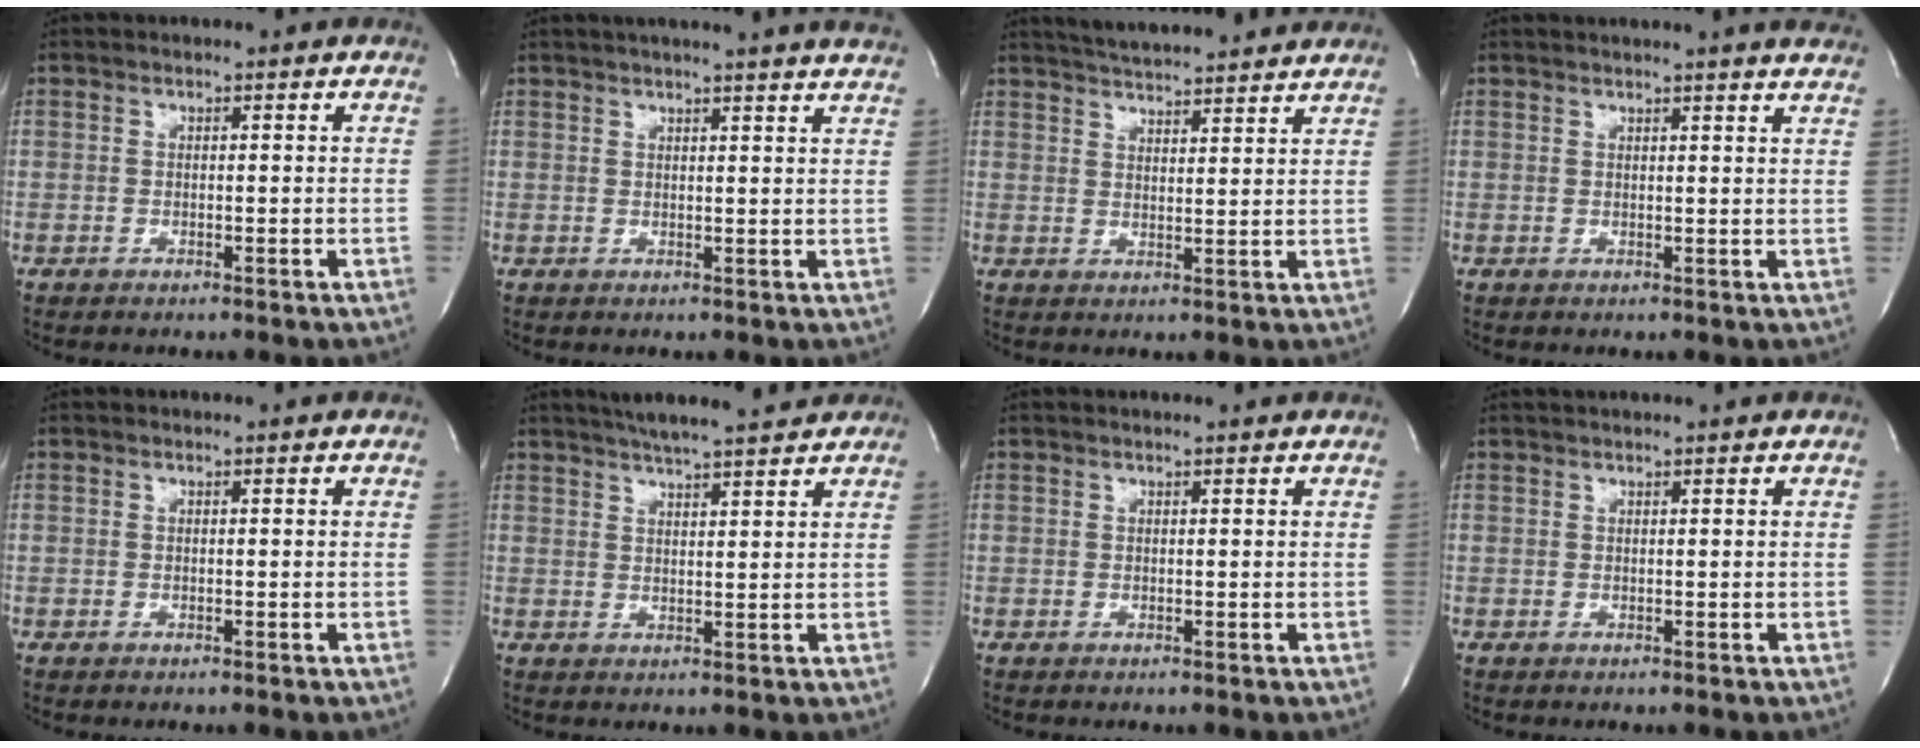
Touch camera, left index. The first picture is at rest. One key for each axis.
{"total": 15.0, "fx": 13.5, "fy": -0.2, "fz": 6.5, "tx": -0.106, "ty": 0.003, "tz": 0.161}
{"total": 12.8, "fx": 11.8, "fy": 1.2, "fz": 4.9, "tx": -0.084, "ty": 0.015, "tz": 0.162}
{"total": 10.5, "fx": 9.7, "fy": -0.2, "fz": 4.1, "tx": -0.065, "ty": -0.005, "tz": 0.101}
{"total": 0.0}
{"total": 9.5, "fx": 8.3, "fy": 0.9, "fz": 4.4, "tx": -0.071, "ty": 0.013, "tz": 0.115}
{"total": 1.2, "fx": 1.1, "fy": -0.1, "fz": 0.4, "tx": -0.009, "ty": 0.004, "tz": 0.015}
{"total": 2.8, "fx": 2.6, "fy": -0.2, "fz": 1.2, "tx": -0.015, "ty": 0.025, "tz": 0.038}